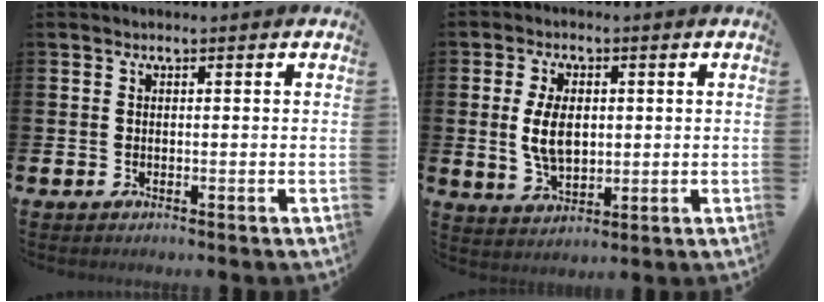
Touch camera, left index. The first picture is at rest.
{"total": 6.0, "force": [0.7, 3.5, 4.8], "torque": [-0.091, 0.005, 0.008]}